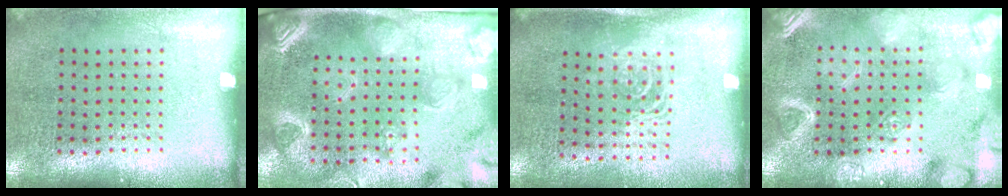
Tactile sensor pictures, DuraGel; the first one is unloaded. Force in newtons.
{"total": 3.8, "press": 3.0, "slide": 2.2}
{"total": 1.6, "press": 1.3, "slide": 0.9}
{"total": 3.2, "press": 3.2, "slide": 0.2}